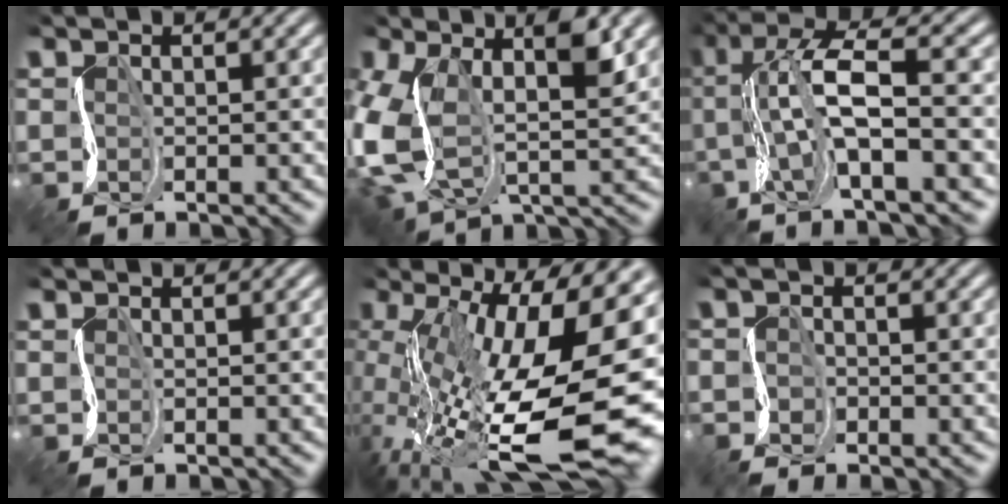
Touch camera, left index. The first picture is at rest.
{"total": 9.3, "force": [-1.0, 5.2, 7.7], "torque": [-0.189, -0.032, -0.016]}
{"total": 7.4, "force": [-1.5, 1.1, 7.1], "torque": [-0.119, -0.001, -0.031]}
{"total": 0.0}
{"total": 17.2, "force": [-3.3, 6.4, 15.6], "torque": [-0.261, -0.042, -0.049]}
{"total": 1.8, "force": [-1.5, 0.8, 0.5], "torque": [0.009, -0.005, -0.035]}